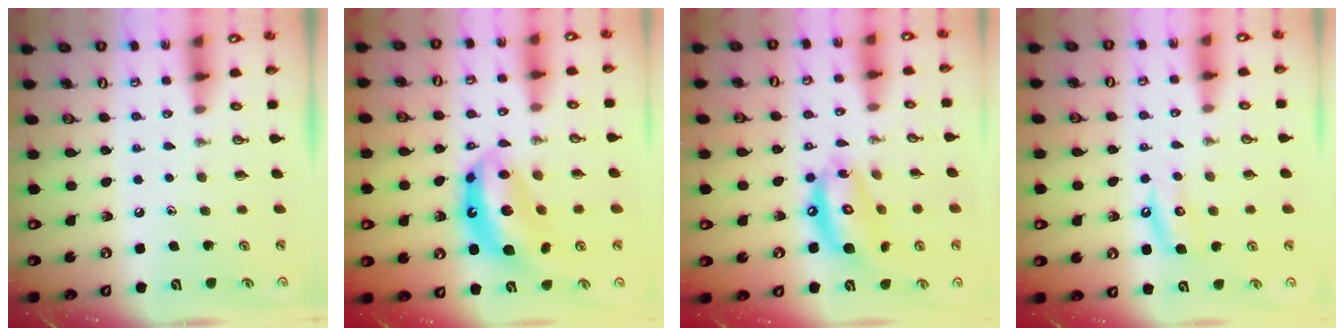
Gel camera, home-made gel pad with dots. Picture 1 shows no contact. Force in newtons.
{"total": 13.1, "press": 13.1, "slide": 1.1}
{"total": 12.5, "press": 12.4, "slide": 1.4}
{"total": 5.0, "press": 5.0, "slide": 0.4}